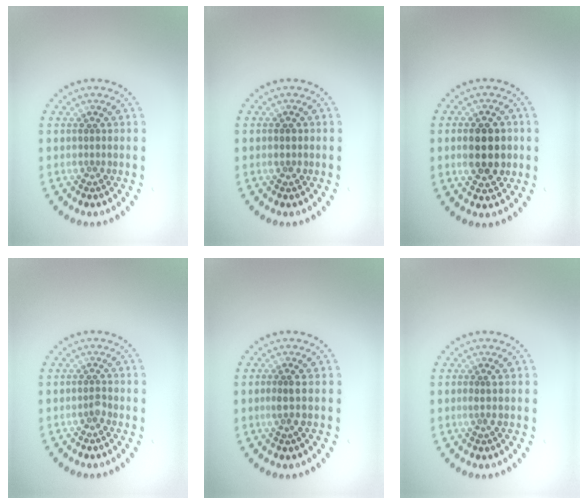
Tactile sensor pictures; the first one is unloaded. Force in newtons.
{"total": 1.0, "press": 1.0, "slide": 0.1}
{"total": 4.6, "press": 4.6, "slide": 0.2}
{"total": 0.8, "press": 0.5, "slide": 0.6}
{"total": 1.4, "press": 1.1, "slide": 0.8}
{"total": 0.7, "press": 0.3, "slide": 0.6}